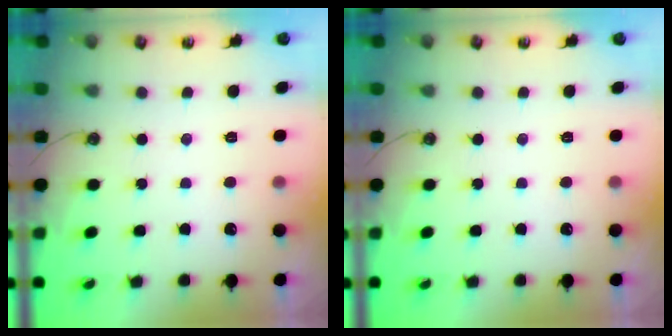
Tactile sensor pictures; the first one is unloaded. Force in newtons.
{"total": 0.0}